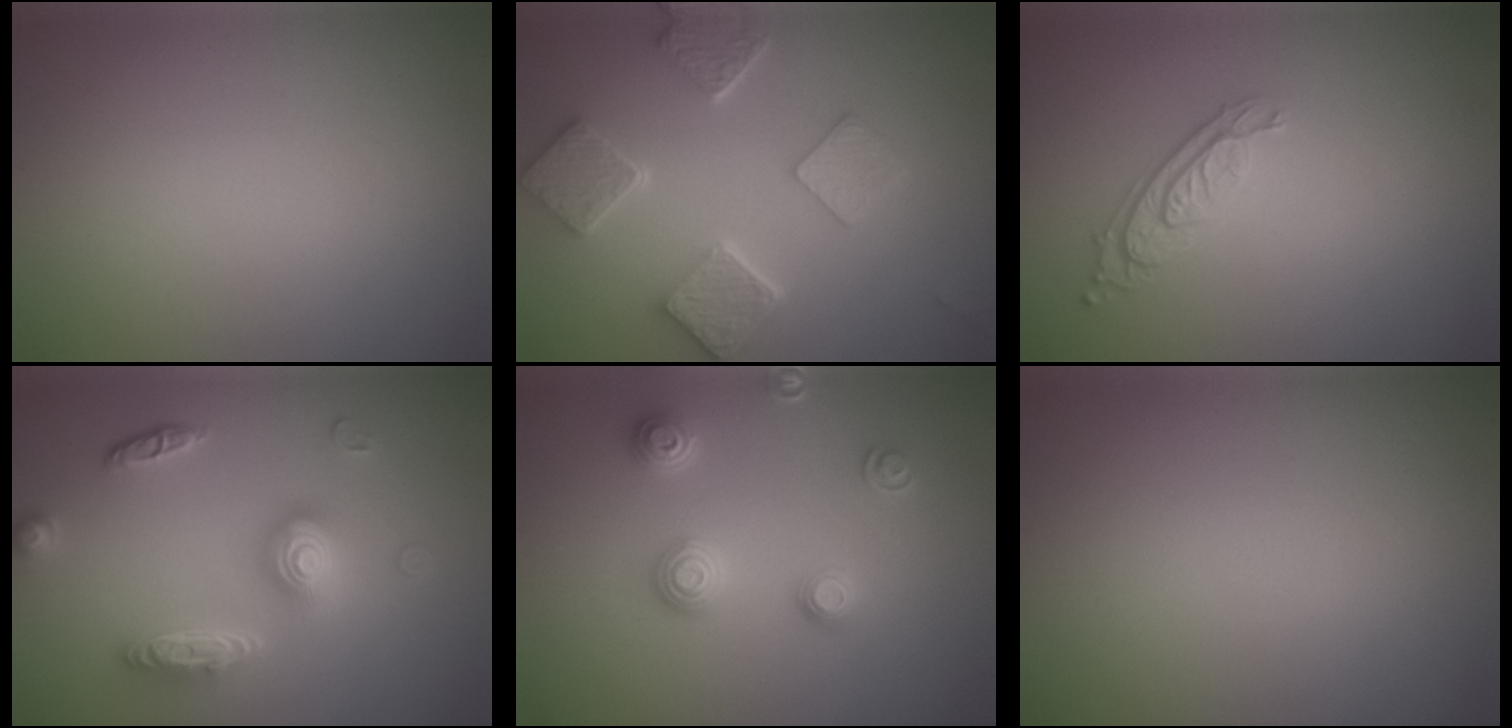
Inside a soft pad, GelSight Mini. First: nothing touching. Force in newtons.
{"total": 5.5, "press": 4.4, "slide": 3.2}
{"total": 2.9, "press": 2.0, "slide": 2.0}
{"total": 4.7, "press": 3.6, "slide": 3.0}
{"total": 2.9, "press": 2.7, "slide": 1.1}
{"total": 0.0}